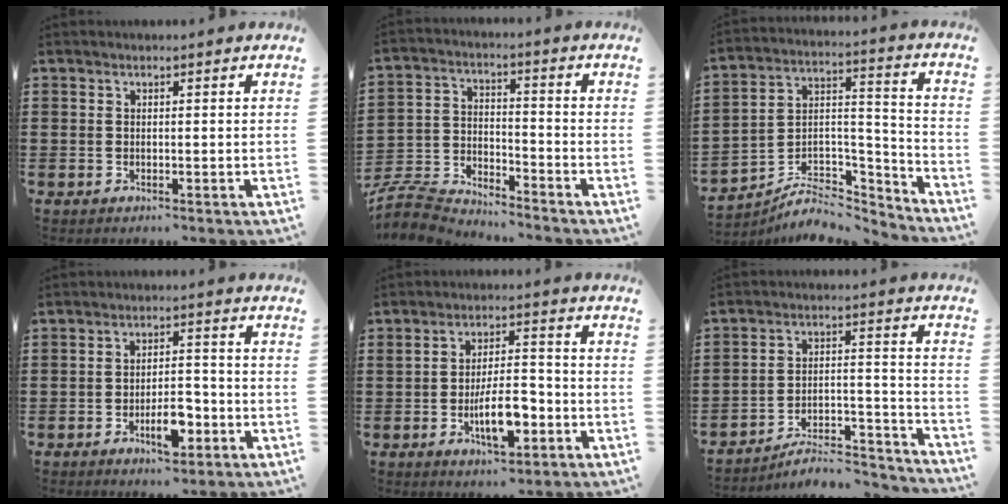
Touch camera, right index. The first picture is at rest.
{"total": 6.9, "force": [-6.7, 1.3, 1.0], "torque": [-0.045, 0.003, -0.141]}
{"total": 7.3, "force": [-6.1, 3.2, 2.3], "torque": [-0.040, 0.015, -0.117]}
{"total": 6.3, "force": [-2.8, 2.5, 5.0], "torque": [-0.092, 0.005, -0.050]}
{"total": 7.9, "force": [-2.7, 3.1, 6.7], "torque": [-0.122, -0.001, -0.052]}
{"total": 6.6, "force": [-5.9, 1.6, 2.3], "torque": [-0.033, 0.008, -0.115]}